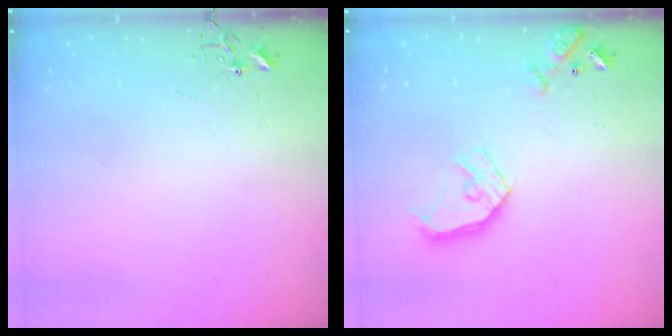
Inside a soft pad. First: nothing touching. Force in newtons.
{"total": 14.7, "press": 14.6, "slide": 1.6}